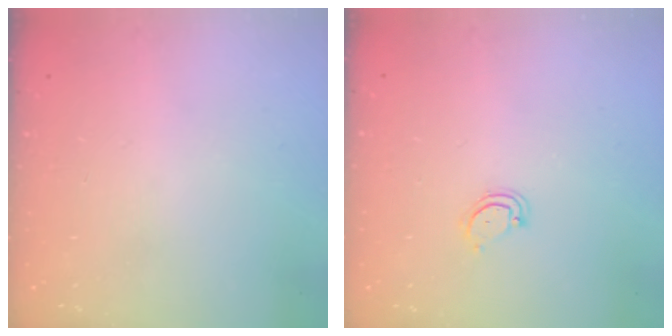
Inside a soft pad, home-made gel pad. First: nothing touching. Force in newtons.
{"total": 3.7, "press": 3.7, "slide": 0.4}